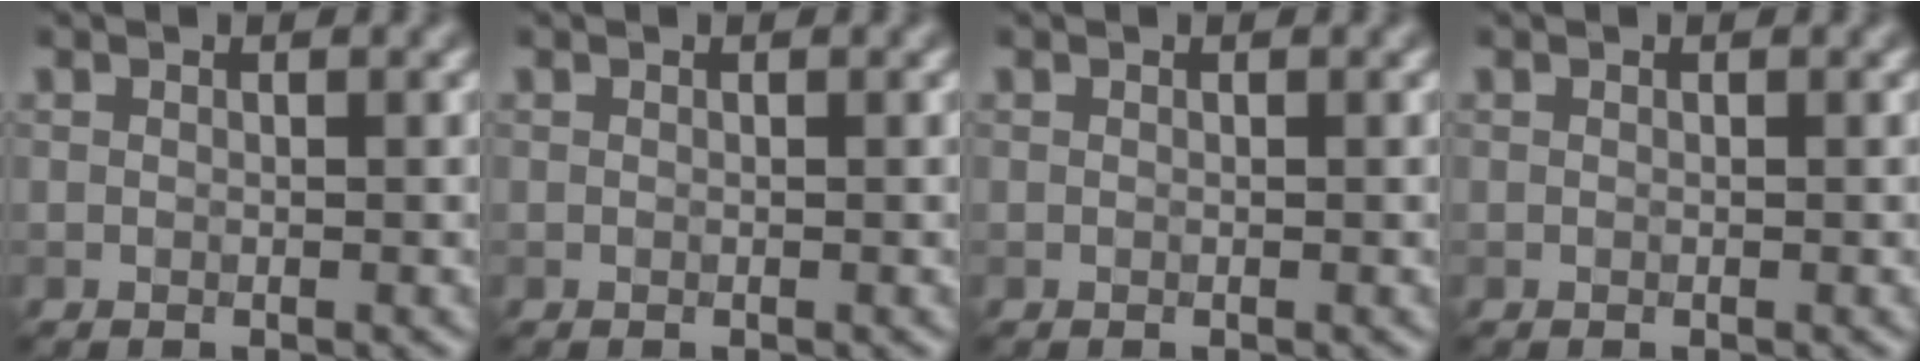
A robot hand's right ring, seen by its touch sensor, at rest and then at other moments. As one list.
[{"total": 0.0}, {"total": 0.0}, {"total": 0.0}]